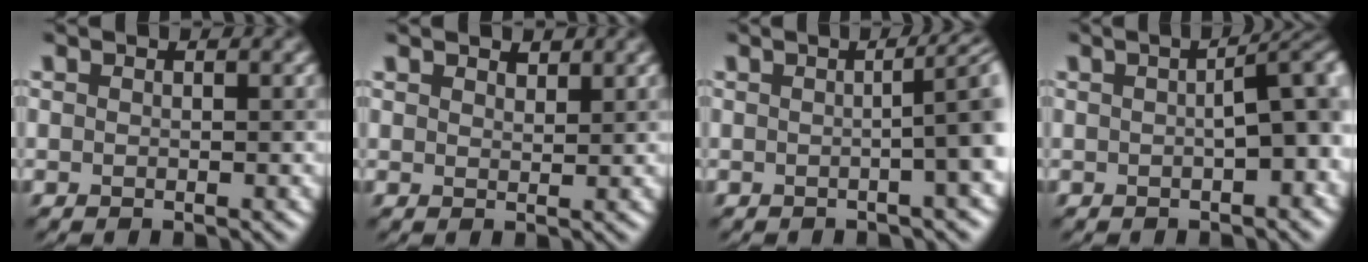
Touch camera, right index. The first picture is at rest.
{"total": 1.3, "force": [1.2, 0.2, 0.0], "torque": [-0.001, 0.005, 0.028]}
{"total": 4.8, "force": [0.0, 1.2, 4.6], "torque": [-0.028, 0.020, 0.002]}
{"total": 5.6, "force": [0.2, 1.7, 5.4], "torque": [-0.037, 0.021, 0.009]}